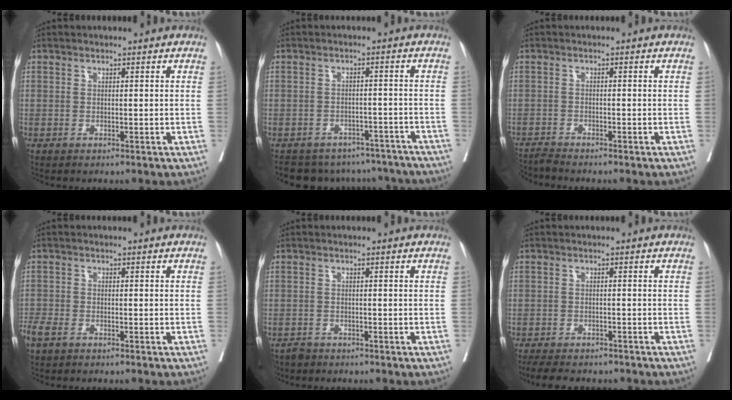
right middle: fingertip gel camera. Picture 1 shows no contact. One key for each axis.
{"total": 12.9, "fx": -11.5, "fy": 5.4, "fz": 1.9, "tx": -0.026, "ty": 0.021, "tz": -0.129}
{"total": 2.8, "fx": -2.6, "fy": -0.8, "fz": -0.1, "tx": 0.003, "ty": -0.015, "tz": -0.051}
{"total": 4.2, "fx": -3.0, "fy": 1.3, "fz": 2.6, "tx": -0.067, "ty": -0.007, "tz": -0.057}
{"total": 2.2, "fx": -1.8, "fy": 1.2, "fz": 0.0, "tx": -0.006, "ty": 0.000, "tz": -0.030}
{"total": 8.7, "fx": -7.6, "fy": 2.7, "fz": 3.4, "tx": -0.056, "ty": -0.006, "tz": -0.106}